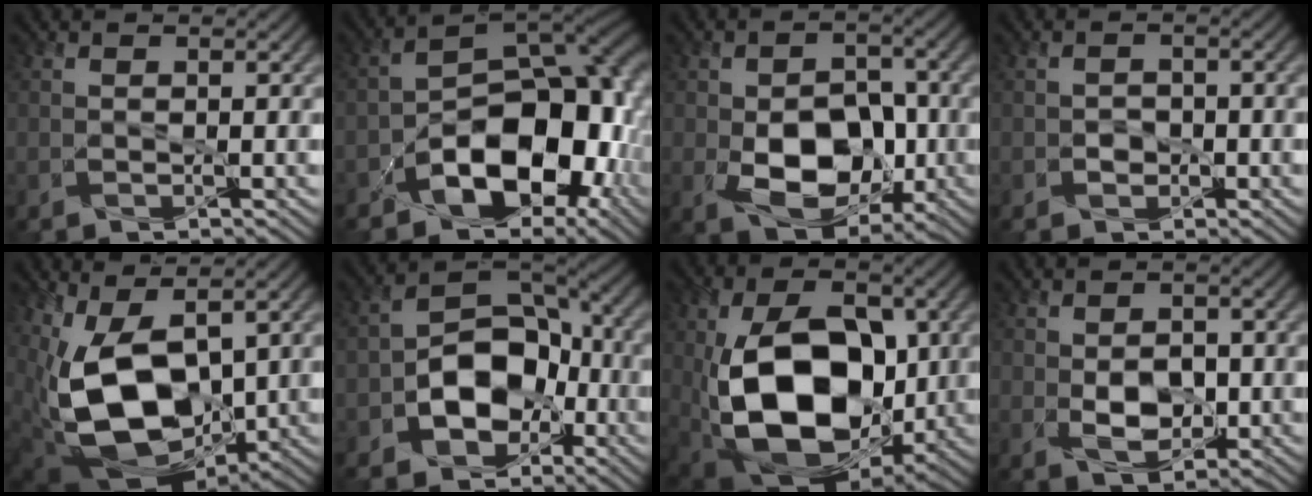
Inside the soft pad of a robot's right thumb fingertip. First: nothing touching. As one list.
[{"total": 13.2, "force": [-5.7, 7.4, 9.3], "torque": [-0.124, -0.027, -0.096]}, {"total": 9.7, "force": [-2.4, 6.0, 7.2], "torque": [-0.122, -0.014, -0.035]}, {"total": 0.7, "force": [-0.6, 0.4, 0.2], "torque": [0.005, -0.001, -0.014]}, {"total": 16.1, "force": [0.6, 9.1, 13.2], "torque": [-0.269, -0.033, 0.015]}, {"total": 10.8, "force": [-3.3, 7.0, 7.5], "torque": [-0.128, -0.019, -0.060]}, {"total": 17.3, "force": [-1.4, 10.5, 13.7], "torque": [-0.262, -0.032, -0.013]}, {"total": 4.1, "force": [-0.5, 2.3, 3.3], "torque": [-0.063, -0.007, -0.008]}]